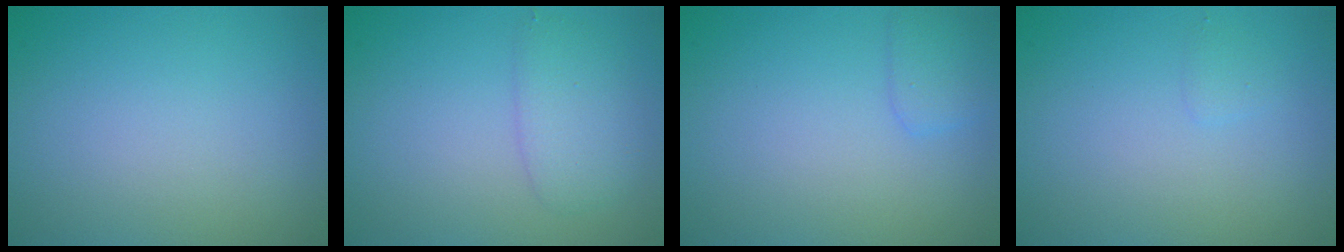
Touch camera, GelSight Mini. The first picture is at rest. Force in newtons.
{"total": 2.4, "press": 2.4, "slide": 0.1}
{"total": 1.6, "press": 1.6, "slide": 0.1}
{"total": 0.7, "press": 0.7, "slide": 0.0}